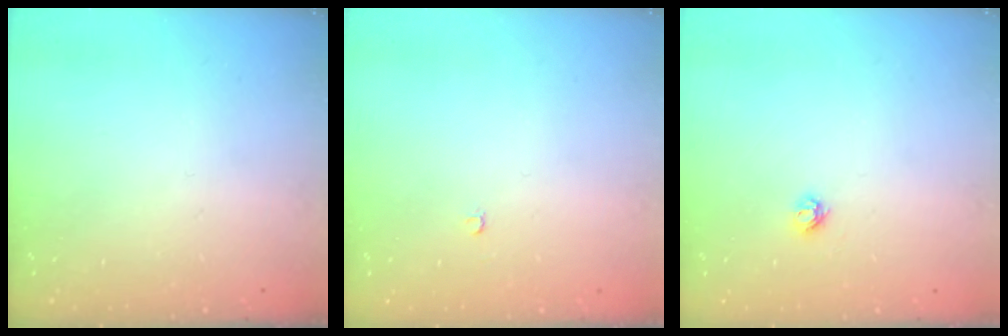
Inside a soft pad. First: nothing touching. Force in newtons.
{"total": 2.1, "press": 2.1, "slide": 0.2}
{"total": 3.8, "press": 3.8, "slide": 0.5}